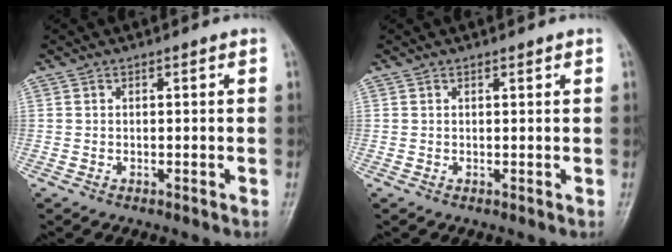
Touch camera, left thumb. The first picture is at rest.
{"total": 0.6, "force": [0.5, 0.2, 0.3], "torque": [-0.007, -0.004, 0.007]}